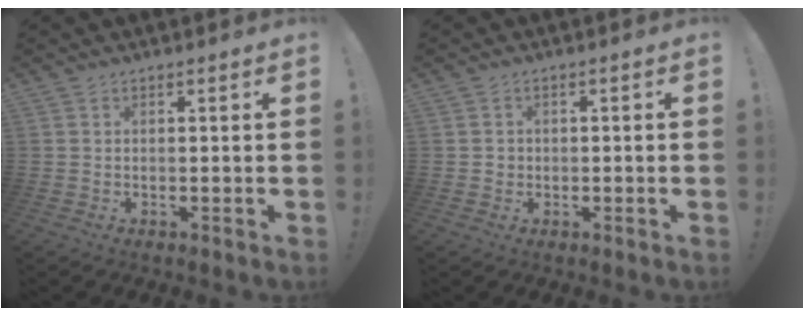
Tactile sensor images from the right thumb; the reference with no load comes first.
{"total": 1.5, "force": [-0.5, 1.4, 0.5], "torque": [-0.008, 0.006, -0.010]}